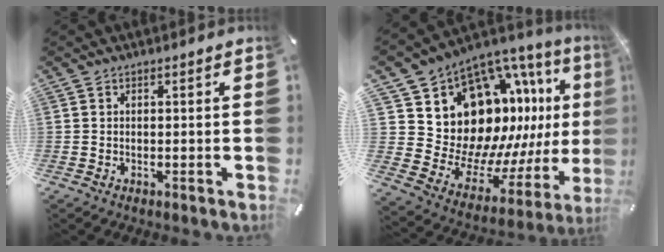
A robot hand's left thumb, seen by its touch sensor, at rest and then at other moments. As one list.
[{"total": 14.0, "force": [5.7, 11.7, 5.3], "torque": [-0.076, -0.100, 0.129]}]